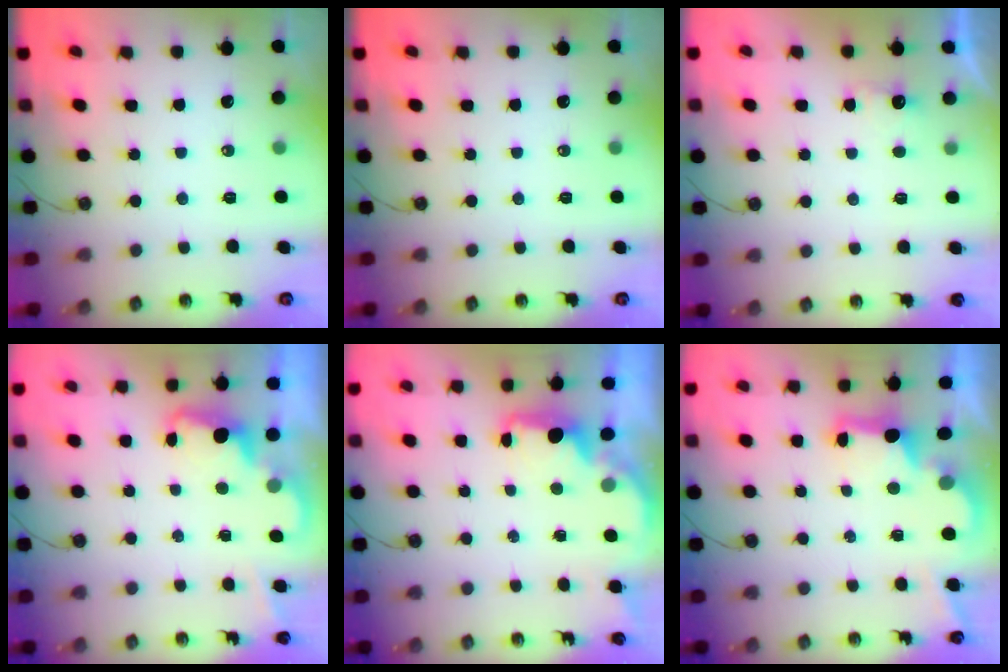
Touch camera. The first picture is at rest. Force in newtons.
{"total": 0.0}
{"total": 2.4, "press": 2.2, "slide": 0.8}
{"total": 2.4, "press": 2.4, "slide": 0.5}
{"total": 2.2, "press": 2.1, "slide": 0.8}
{"total": 2.9, "press": 2.7, "slide": 0.9}